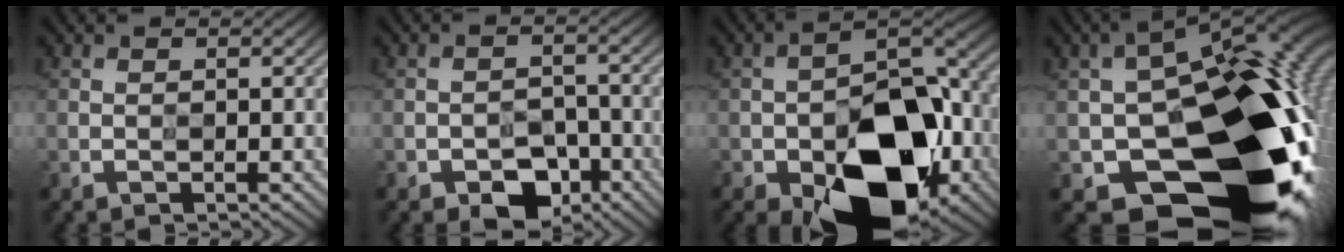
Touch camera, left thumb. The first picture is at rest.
{"total": 4.5, "force": [-3.4, 2.5, 1.6], "torque": [-0.011, 0.005, -0.060]}
{"total": 16.3, "force": [-8.2, 8.9, 10.9], "torque": [-0.143, -0.008, -0.139]}
{"total": 20.5, "force": [-7.1, 13.4, 13.8], "torque": [-0.204, -0.052, -0.084]}